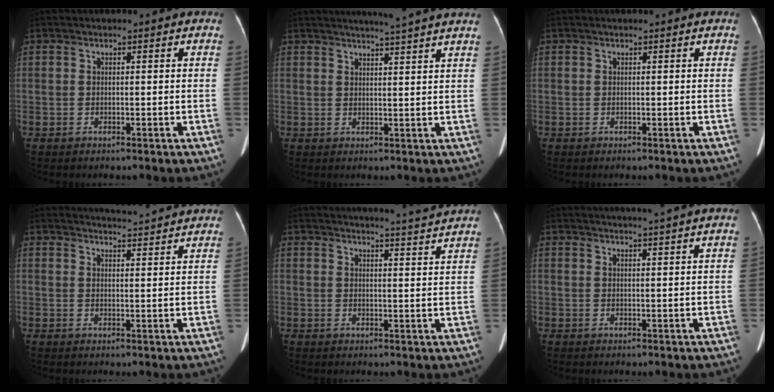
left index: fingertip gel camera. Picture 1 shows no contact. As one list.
[{"total": 8.1, "force": [7.2, -1.2, 3.5], "torque": [-0.048, 0.007, 0.079]}, {"total": 0.0}, {"total": 7.9, "force": [7.7, -0.4, 1.6], "torque": [-0.032, 0.011, 0.091]}, {"total": 9.4, "force": [9.0, -1.8, 2.2], "torque": [-0.038, -0.022, 0.103]}, {"total": 7.4, "force": [6.6, -1.5, 3.0], "torque": [-0.037, 0.009, 0.075]}]